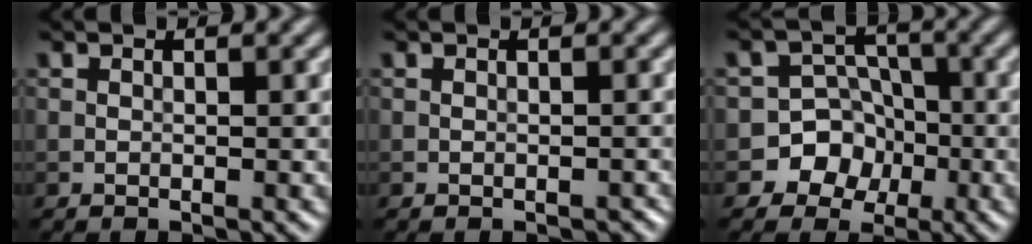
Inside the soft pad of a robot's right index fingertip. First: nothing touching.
{"total": 0.6, "force": [-0.4, 0.3, 0.3], "torque": [-0.003, -0.002, -0.004]}
{"total": 6.4, "force": [-2.7, 5.8, 0.9], "torque": [0.023, 0.005, -0.068]}